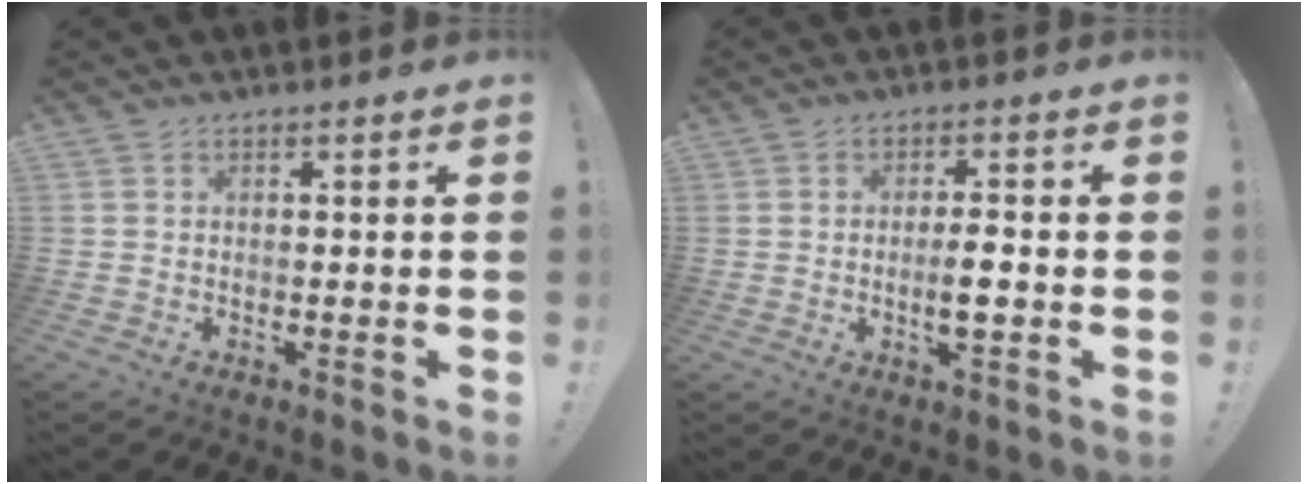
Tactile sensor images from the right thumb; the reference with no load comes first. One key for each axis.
{"total": 5.0, "fx": -1.2, "fy": 3.3, "fz": 3.6, "tx": -0.051, "ty": 0.006, "tz": -0.025}